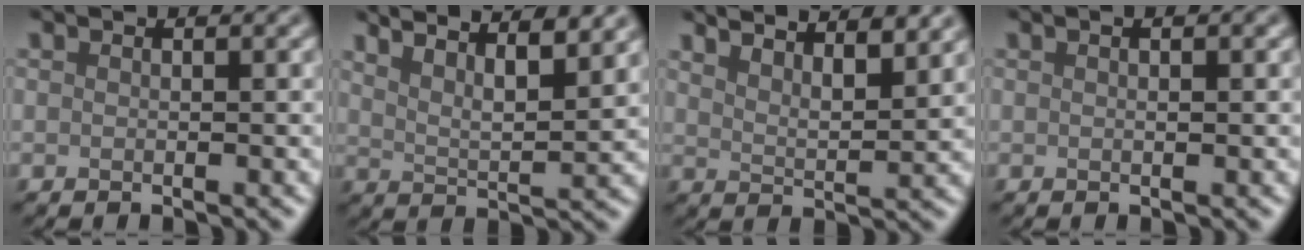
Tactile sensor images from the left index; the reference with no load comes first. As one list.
[{"total": 9.2, "force": [7.3, 2.4, 5.2], "torque": [-0.050, 0.022, 0.068]}, {"total": 7.4, "force": [6.1, 2.0, 3.7], "torque": [-0.028, 0.021, 0.056]}, {"total": 1.0, "force": [0.4, 0.2, 0.9], "torque": [-0.012, 0.000, 0.005]}]